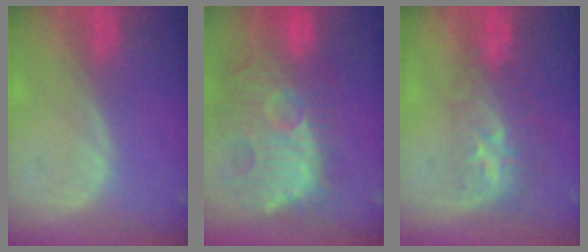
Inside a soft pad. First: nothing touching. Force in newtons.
{"total": 14.4, "press": 12.5, "slide": 7.1}
{"total": 8.7, "press": 7.1, "slide": 5.0}